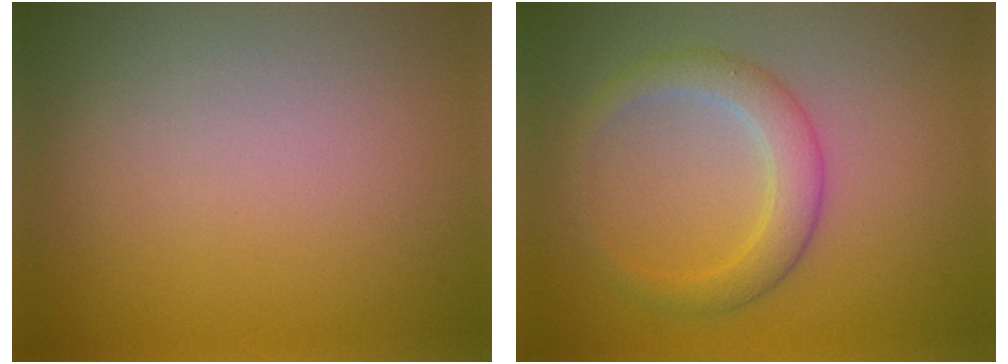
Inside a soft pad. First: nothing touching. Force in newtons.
{"total": 3.1, "press": 3.1, "slide": 0.1}